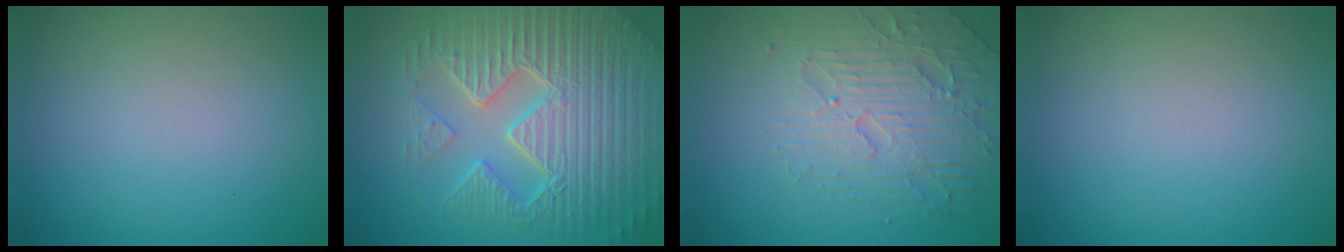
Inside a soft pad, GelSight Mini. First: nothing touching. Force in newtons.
{"total": 9.5, "press": 6.7, "slide": 6.7}
{"total": 4.4, "press": 3.9, "slide": 2.1}
{"total": 0.0}